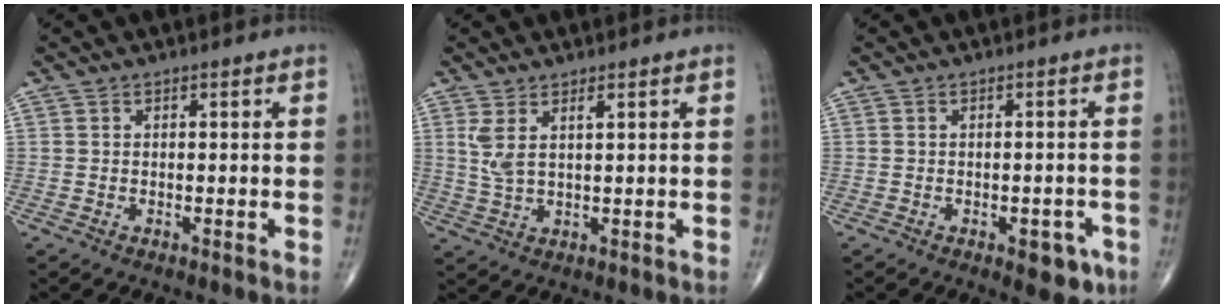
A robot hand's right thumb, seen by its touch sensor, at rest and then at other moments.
{"total": 4.4, "force": [1.9, 1.2, 3.8], "torque": [-0.090, -0.007, 0.048]}
{"total": 5.2, "force": [-2.4, 2.6, 3.8], "torque": [-0.023, 0.007, -0.024]}